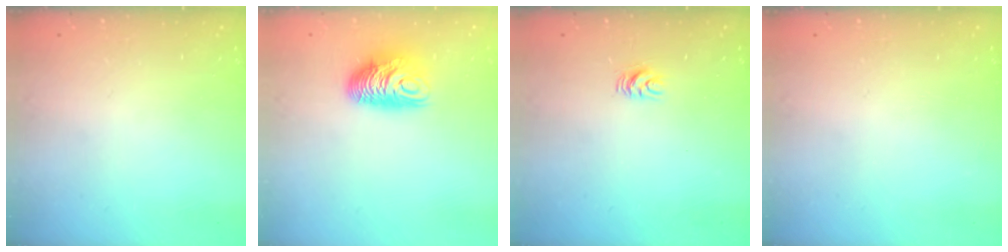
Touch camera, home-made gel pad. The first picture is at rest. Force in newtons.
{"total": 10.4, "press": 10.4, "slide": 0.4}
{"total": 5.1, "press": 5.1, "slide": 0.5}
{"total": 0.0}